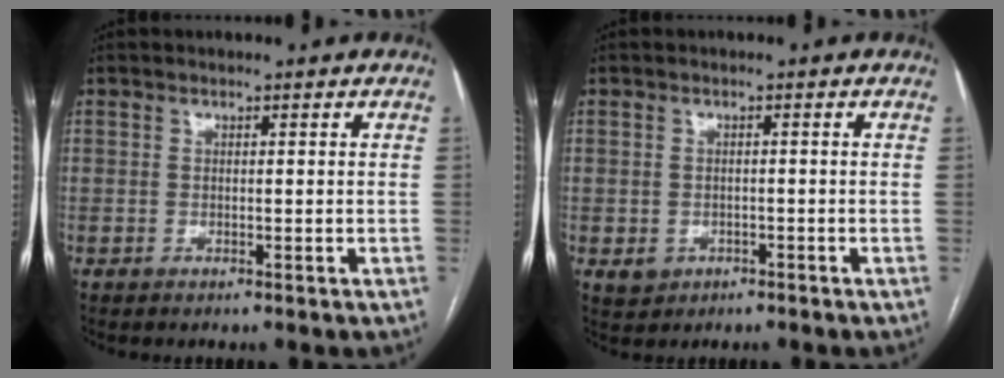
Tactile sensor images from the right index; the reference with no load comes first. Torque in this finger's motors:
{"motor_torque": [0.10, 0.02, 0.00, -0.01]}